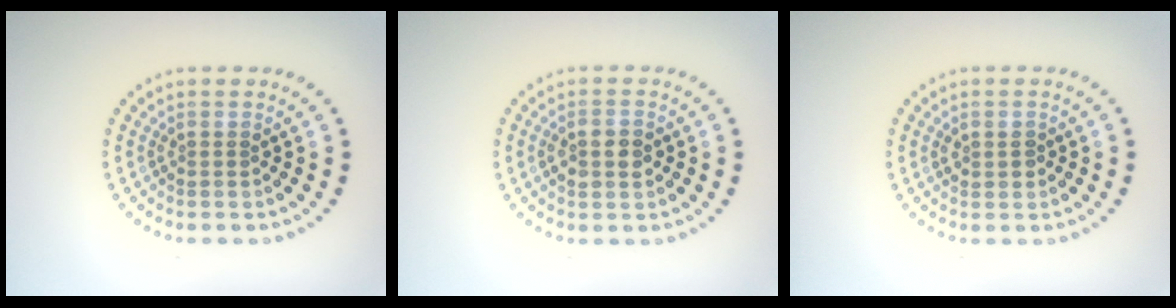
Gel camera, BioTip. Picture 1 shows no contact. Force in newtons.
{"total": 2.2, "press": 2.2, "slide": 0.2}
{"total": 1.4, "press": 1.3, "slide": 0.4}